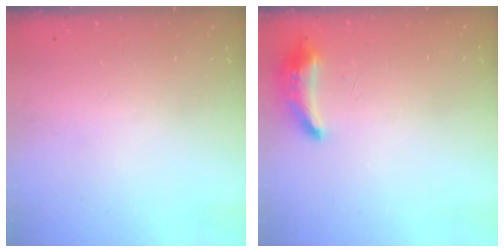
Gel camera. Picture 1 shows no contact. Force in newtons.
{"total": 16.0, "press": 10.0, "slide": 12.4}